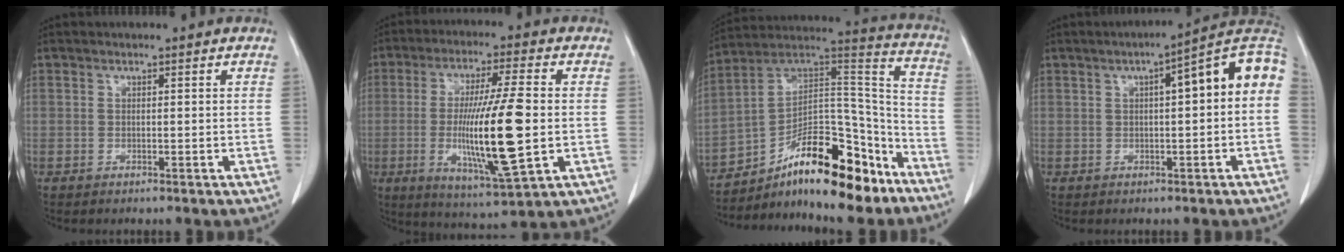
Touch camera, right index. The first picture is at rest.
{"total": 15.5, "force": [-1.6, 1.1, 15.4], "torque": [-0.288, -0.018, -0.025]}
{"total": 20.0, "force": [-13.3, 6.2, 13.6], "torque": [-0.200, 0.049, -0.213]}
{"total": 10.2, "force": [1.7, 1.3, 10.0], "torque": [-0.133, 0.037, 0.016]}